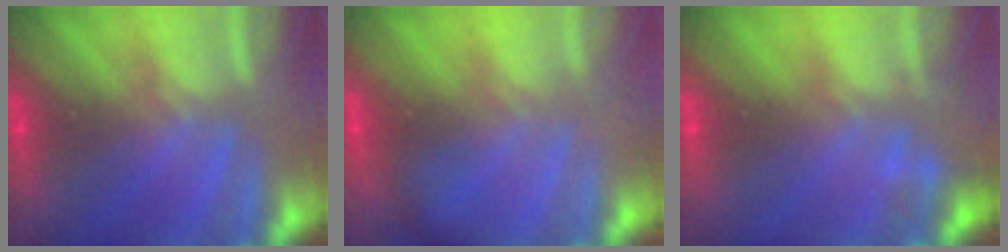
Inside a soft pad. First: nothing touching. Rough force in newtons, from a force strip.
{"total": 2.1}
{"total": 2.2}